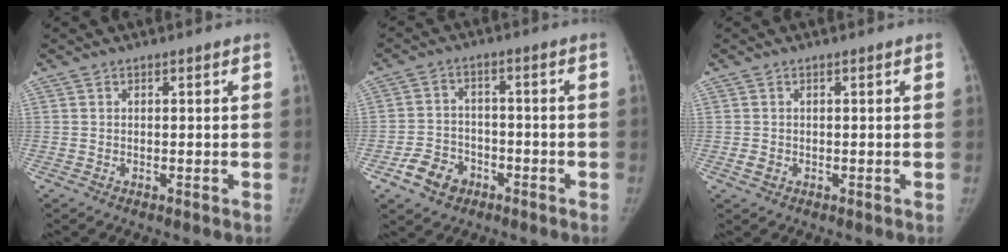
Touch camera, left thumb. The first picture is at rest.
{"total": 7.1, "force": [-3.9, 5.3, 2.6], "torque": [-0.029, 0.023, -0.064]}
{"total": 1.3, "force": [-0.3, 1.1, 0.7], "torque": [-0.010, 0.000, -0.003]}